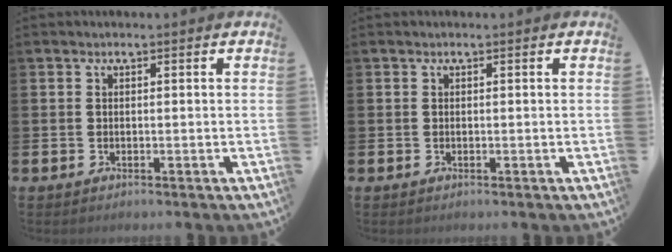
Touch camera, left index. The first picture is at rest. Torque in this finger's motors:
{"motor_torque": [-0.10, 0.10, -0.09, -0.01]}